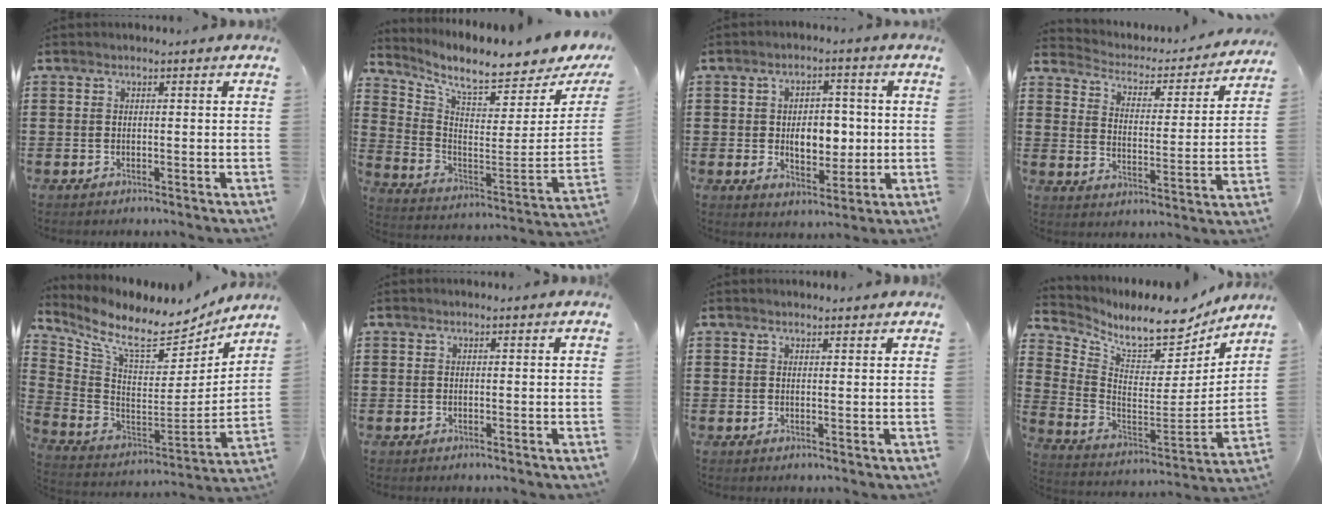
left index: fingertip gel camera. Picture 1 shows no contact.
{"total": 7.6, "force": [6.4, 0.3, 4.1], "torque": [-0.104, -0.067, 0.102]}
{"total": 6.6, "force": [0.1, 4.2, 5.1], "torque": [-0.079, 0.003, -0.005]}
{"total": 2.6, "force": [2.4, 0.8, 0.3], "torque": [-0.026, -0.025, 0.031]}
{"total": 9.3, "force": [7.7, 2.7, 4.6], "torque": [-0.118, -0.062, 0.130]}
{"total": 0.0}
{"total": 1.0, "force": [1.0, 0.2, 0.1], "torque": [-0.003, 0.001, 0.020]}
{"total": 7.9, "force": [7.1, 2.1, 2.8], "torque": [-0.077, -0.063, 0.118]}